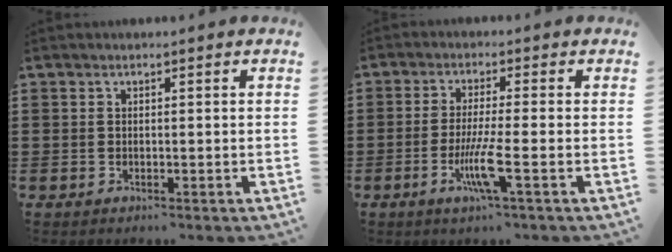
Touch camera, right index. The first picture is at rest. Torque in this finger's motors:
{"motor_torque": [-0.02, 0.04, 0.49, 0.12]}